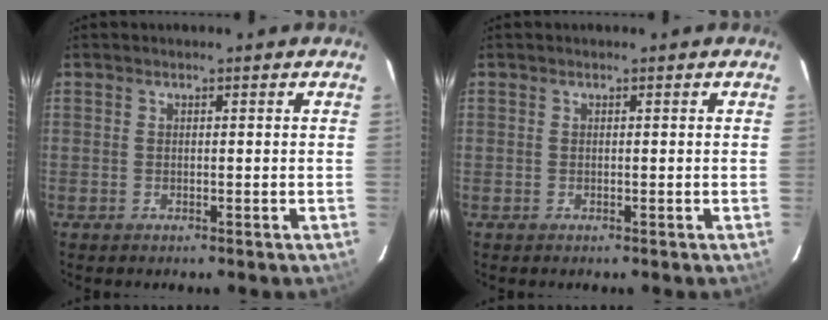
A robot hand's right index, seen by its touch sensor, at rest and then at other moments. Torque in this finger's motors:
{"motor_torque": [-0.05, -0.04, 0.04, 0.00]}